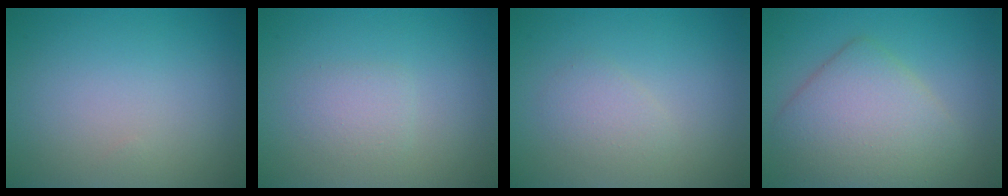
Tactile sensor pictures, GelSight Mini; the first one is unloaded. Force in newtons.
{"total": 1.5, "press": 1.5, "slide": 0.0}
{"total": 1.6, "press": 1.6, "slide": 0.1}
{"total": 6.1, "press": 6.1, "slide": 0.4}